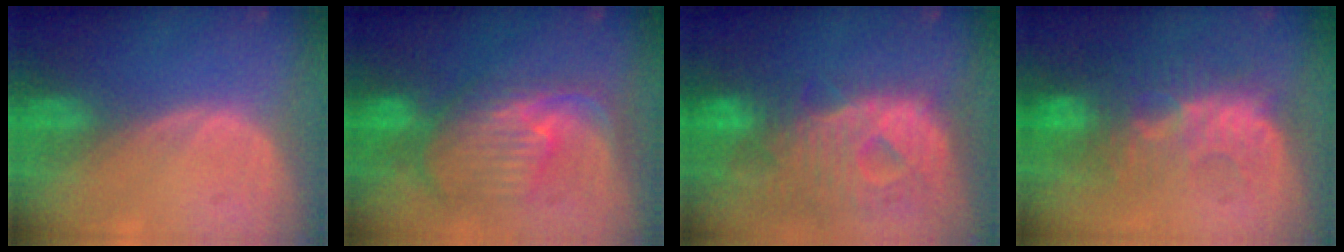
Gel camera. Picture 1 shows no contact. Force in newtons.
{"total": 10.7, "press": 9.5, "slide": 4.9}
{"total": 12.8, "press": 11.0, "slide": 6.6}
{"total": 10.1, "press": 9.3, "slide": 4.0}